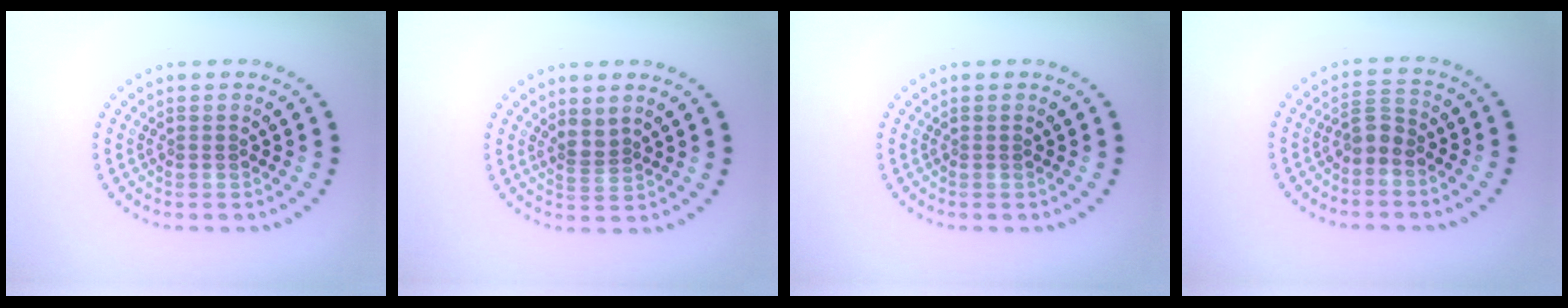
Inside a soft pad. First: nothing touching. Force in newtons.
{"total": 1.5, "press": 1.0, "slide": 1.1}
{"total": 0.0}
{"total": 2.0, "press": 1.6, "slide": 1.2}